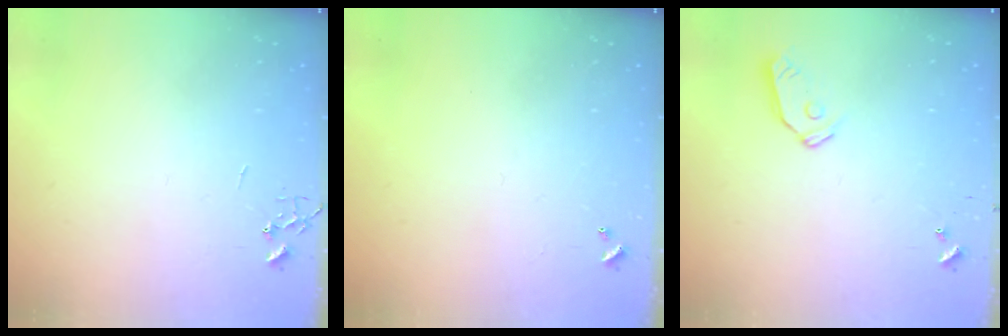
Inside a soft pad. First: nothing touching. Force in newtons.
{"total": 0.0}
{"total": 7.6, "press": 7.6, "slide": 0.2}